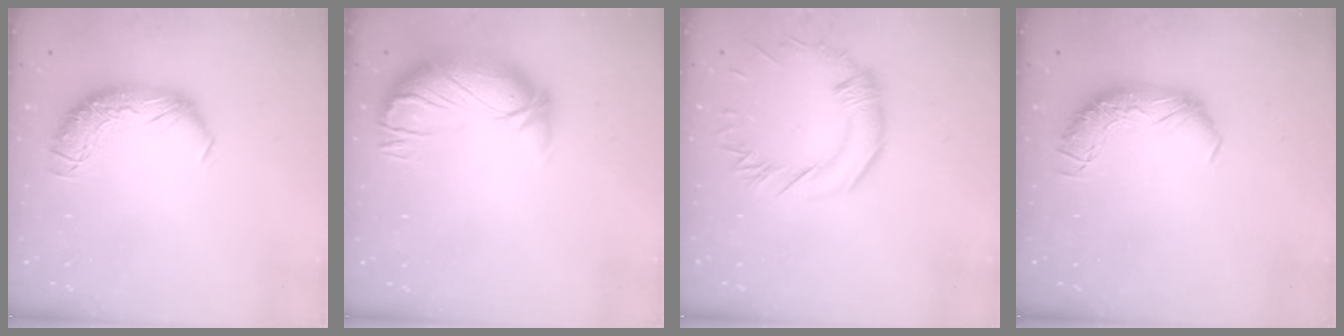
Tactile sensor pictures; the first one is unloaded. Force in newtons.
{"total": 2.9, "press": 0.4, "slide": 2.9}
{"total": 0.7, "press": 0.0, "slide": 0.7}
{"total": 0.0}